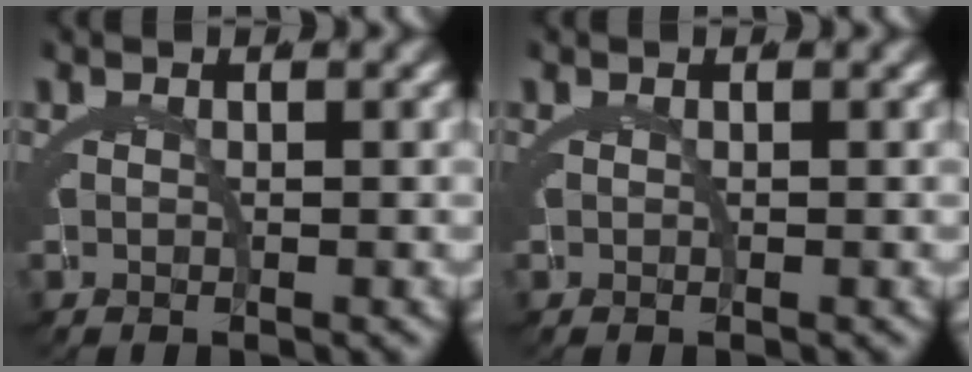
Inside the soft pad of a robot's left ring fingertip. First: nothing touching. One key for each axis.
{"total": 0.0}